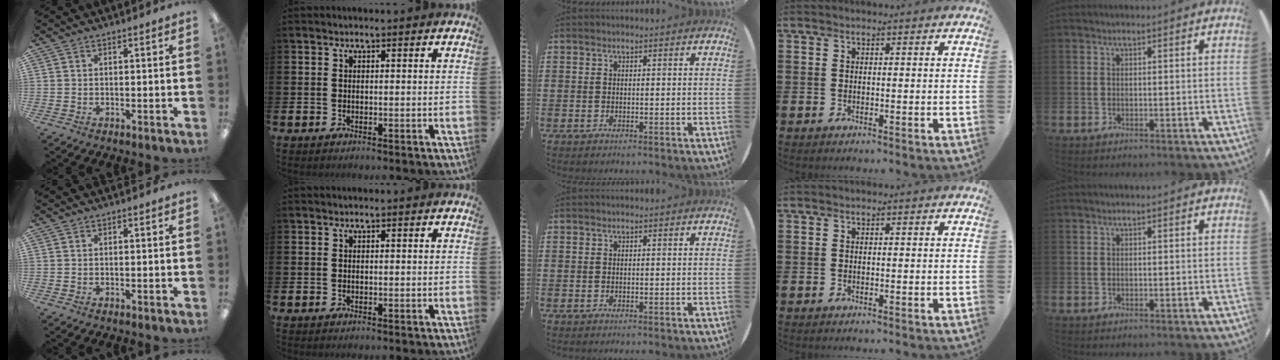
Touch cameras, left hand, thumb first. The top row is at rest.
{}